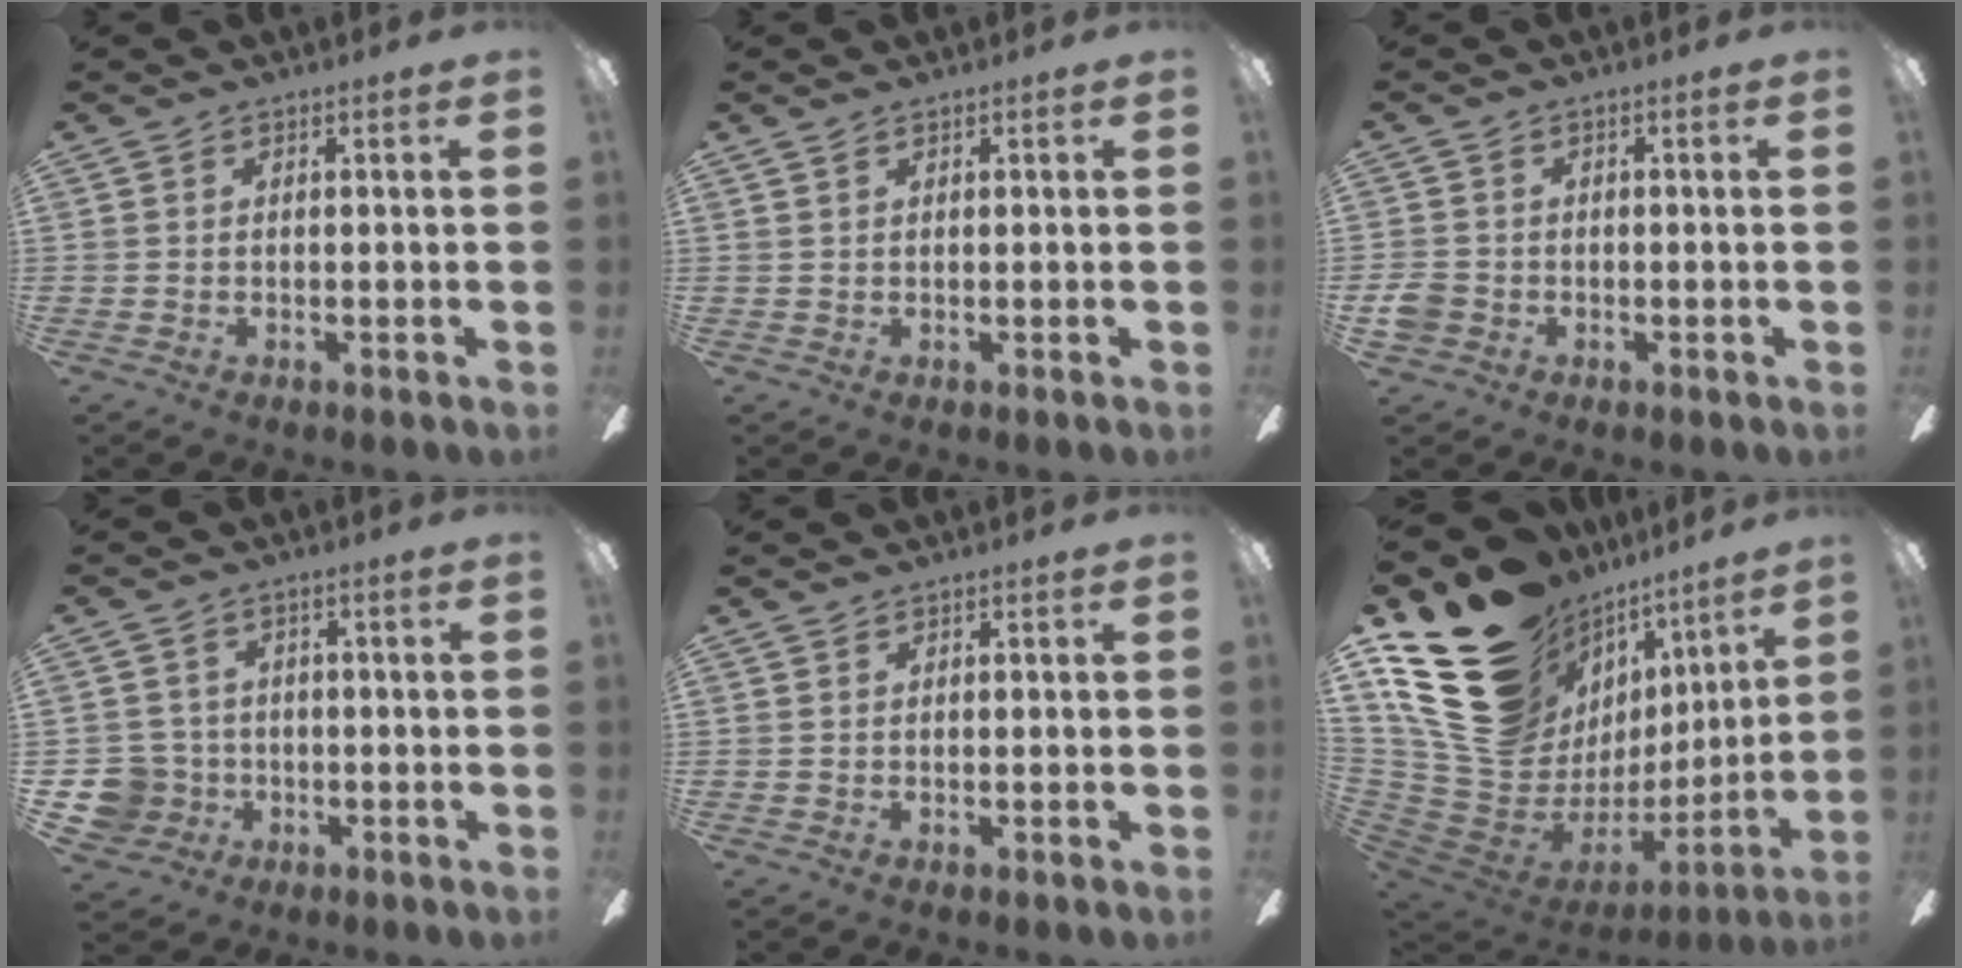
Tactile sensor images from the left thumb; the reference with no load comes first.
{"total": 0.6, "force": [0.5, 0.3, 0.3], "torque": [-0.008, 0.003, 0.008]}
{"total": 3.7, "force": [-1.1, 3.2, 1.5], "torque": [-0.031, 0.006, -0.019]}
{"total": 7.0, "force": [-1.4, 6.8, 1.2], "torque": [-0.053, 0.010, -0.022]}
{"total": 0.0}
{"total": 20.7, "force": [12.7, 13.1, 9.7], "torque": [-0.180, -0.107, 0.269]}